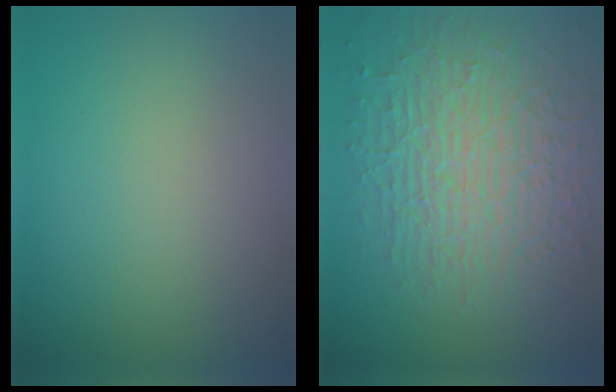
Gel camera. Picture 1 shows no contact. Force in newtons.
{"total": 8.8, "press": 6.0, "slide": 6.4}